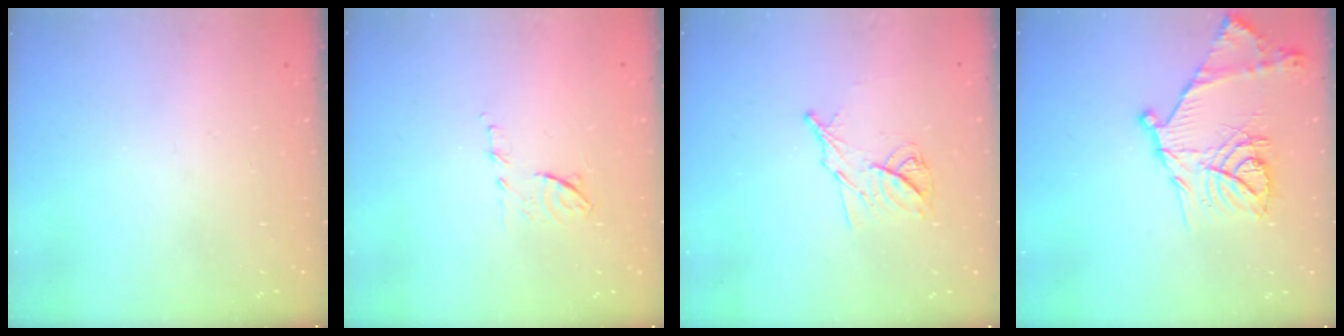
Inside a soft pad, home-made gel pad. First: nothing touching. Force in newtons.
{"total": 6.8, "press": 6.8, "slide": 0.9}
{"total": 10.0, "press": 10.0, "slide": 0.1}
{"total": 19.6, "press": 19.6, "slide": 1.5}